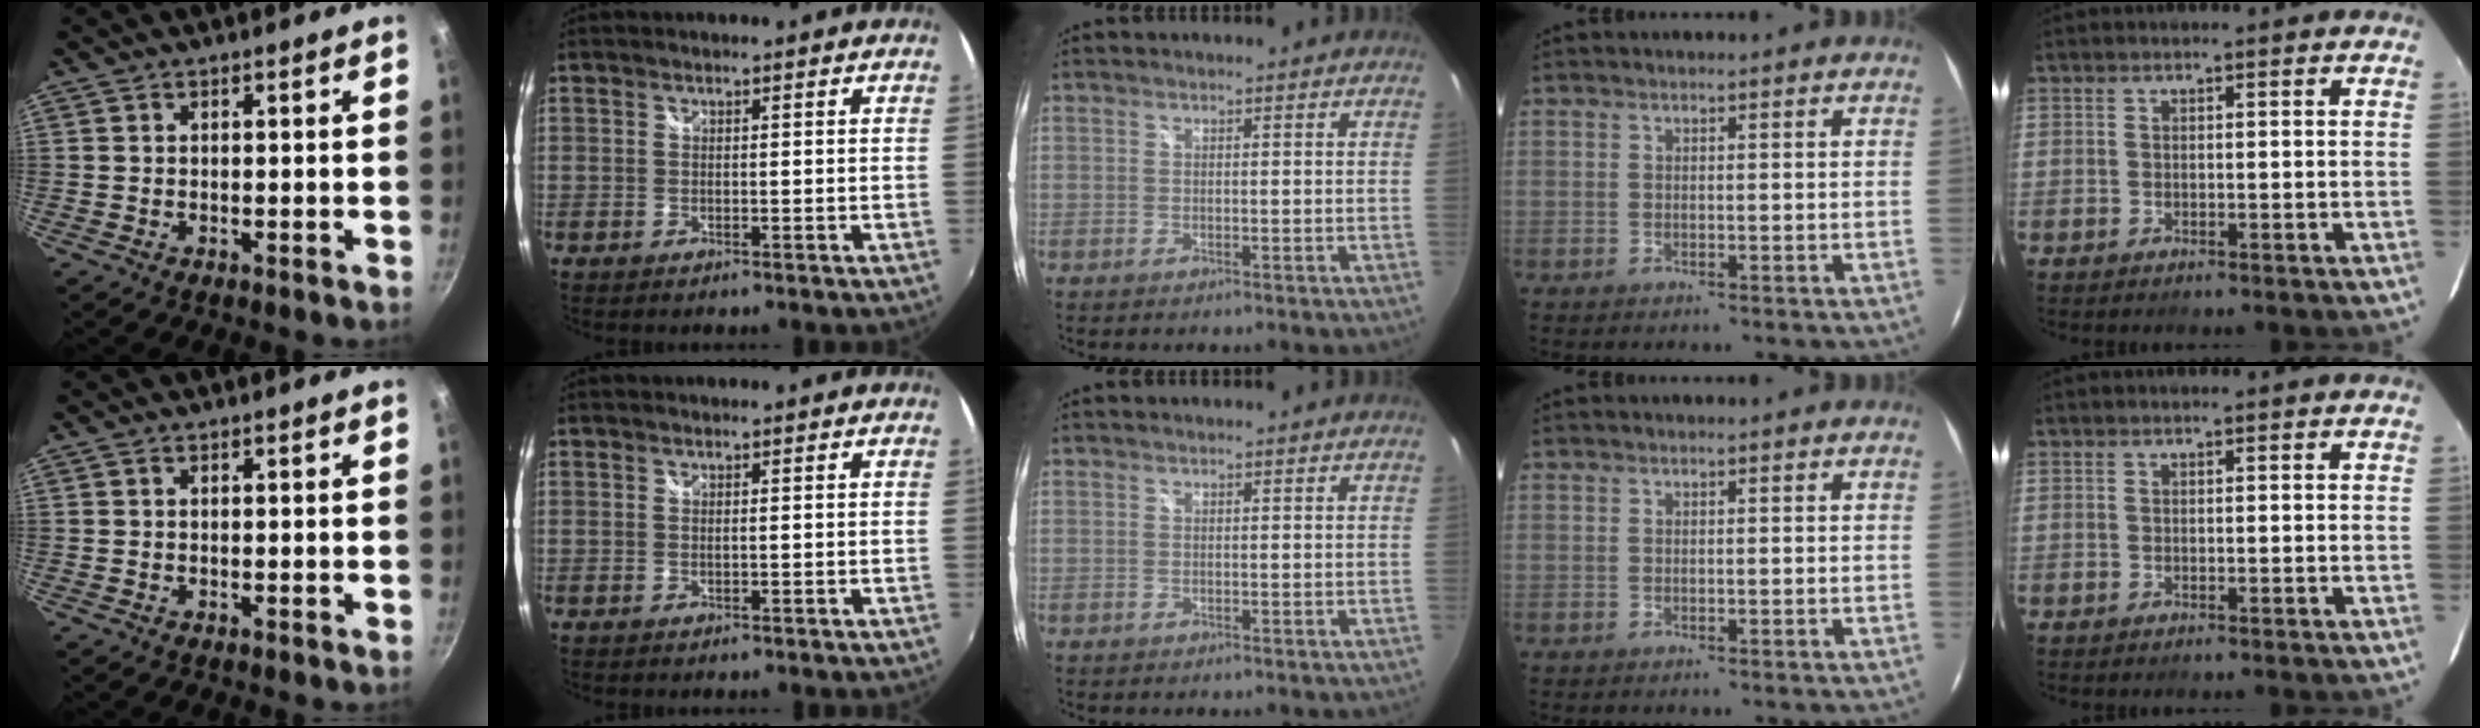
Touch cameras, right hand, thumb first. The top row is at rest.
{}